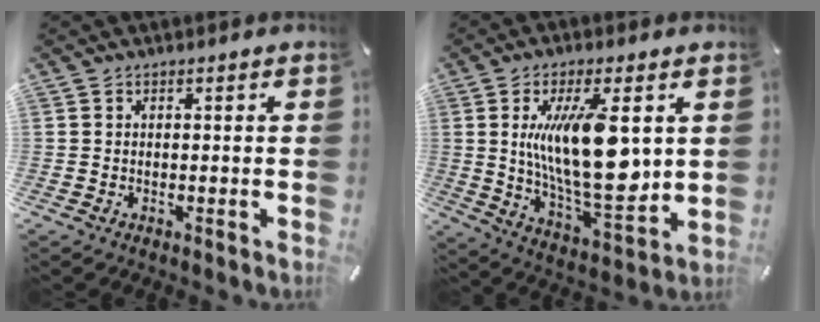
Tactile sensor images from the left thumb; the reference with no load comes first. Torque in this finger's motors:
{"motor_torque": [1.80, 3.21, 2.01, -0.76, 0.70]}